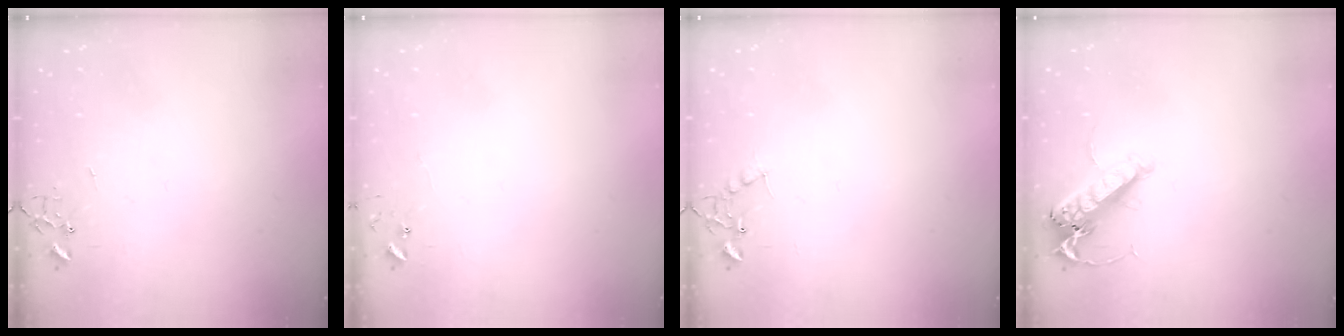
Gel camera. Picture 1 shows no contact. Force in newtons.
{"total": 4.7, "press": 4.7, "slide": 0.5}
{"total": 6.8, "press": 6.8, "slide": 0.3}
{"total": 14.2, "press": 14.0, "slide": 2.5}